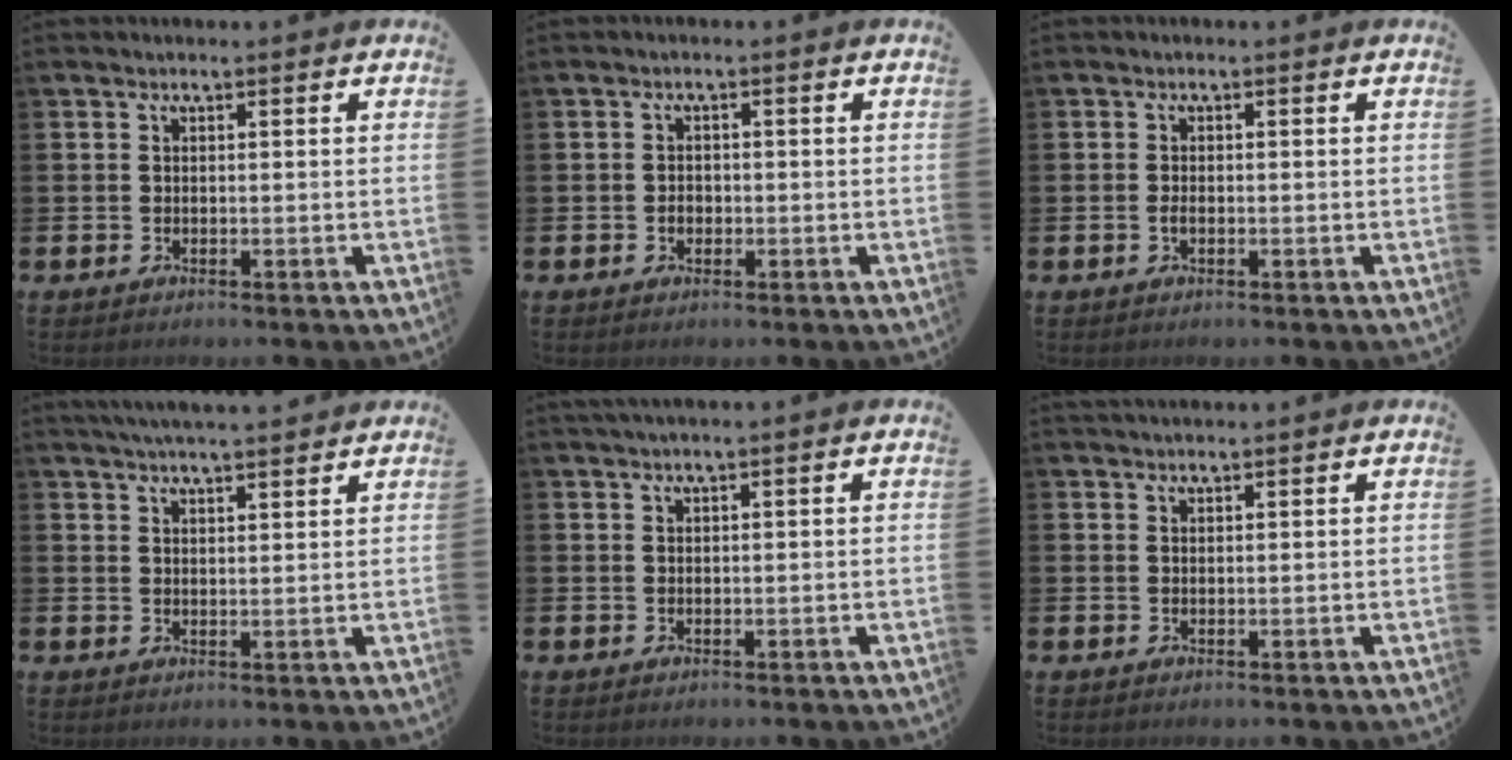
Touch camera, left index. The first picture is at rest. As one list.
[{"total": 1.3, "force": [-0.3, 1.1, 0.7], "torque": [0.001, 0.001, -0.011]}, {"total": 1.0, "force": [-0.3, 0.5, 0.8], "torque": [-0.017, 0.002, -0.006]}, {"total": 3.9, "force": [3.8, -0.2, 0.8], "torque": [-0.021, -0.013, 0.069]}, {"total": 0.9, "force": [0.7, -0.2, 0.5], "torque": [-0.012, 0.002, 0.013]}, {"total": 1.1, "force": [1.1, 0.0, 0.1], "torque": [0.001, -0.001, 0.019]}]